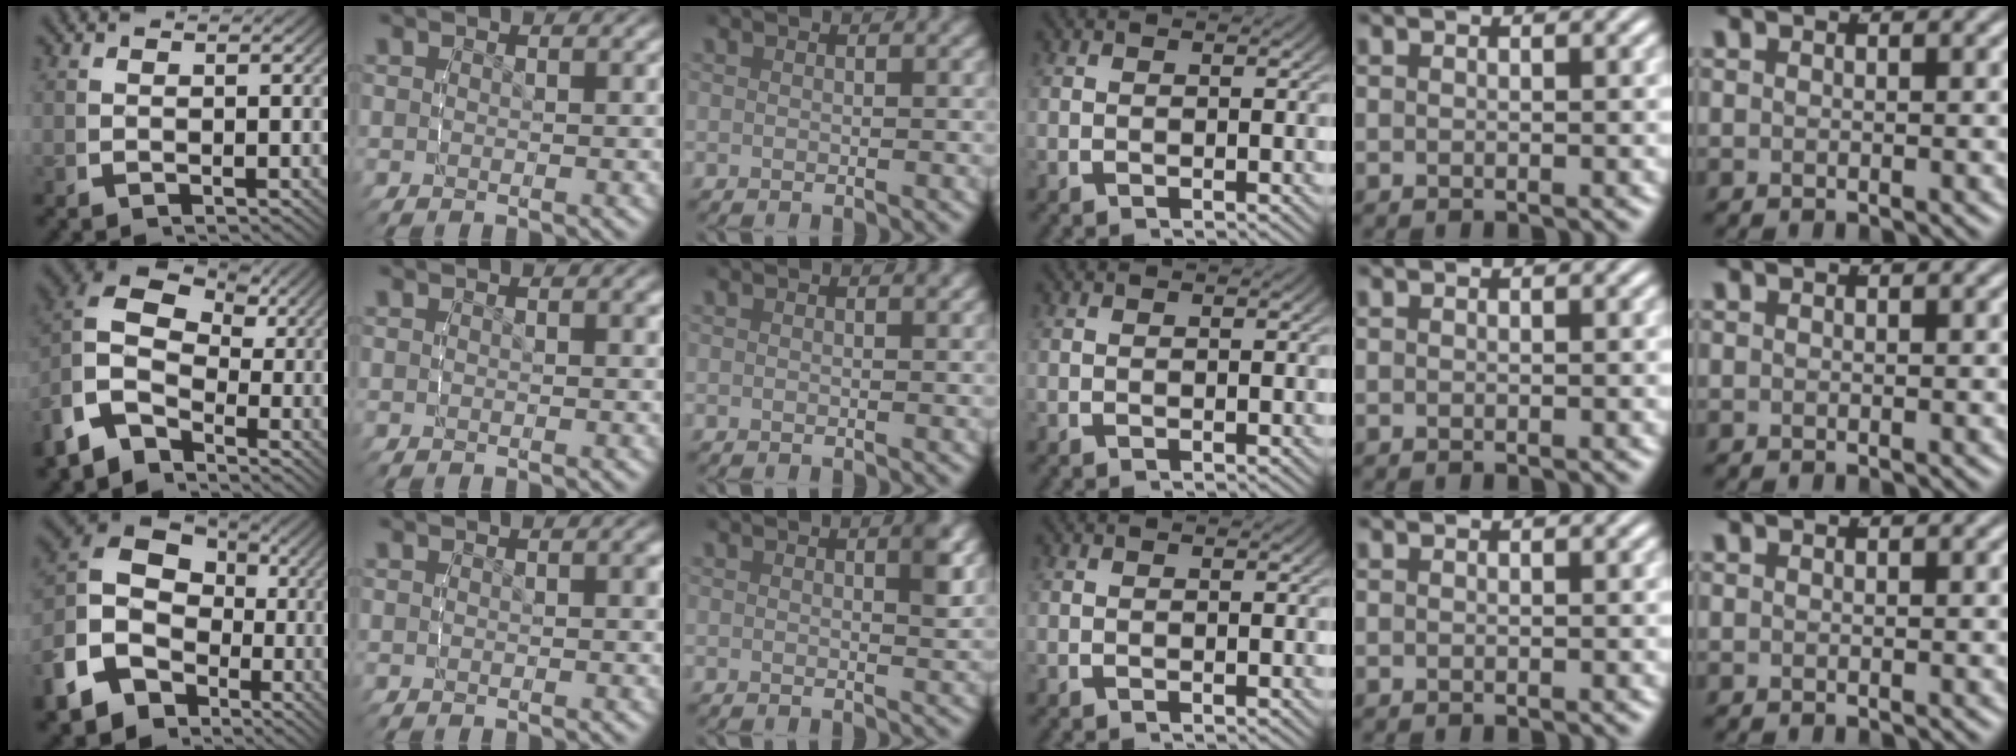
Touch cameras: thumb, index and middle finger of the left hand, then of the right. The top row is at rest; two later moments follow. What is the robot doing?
{"motion": "lift_and_place", "object": "air blower"}